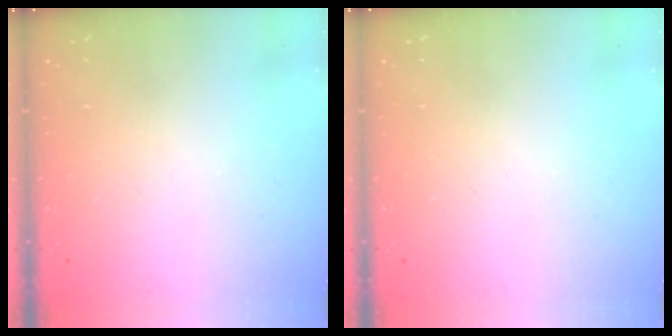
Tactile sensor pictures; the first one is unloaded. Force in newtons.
{"total": 0.0}